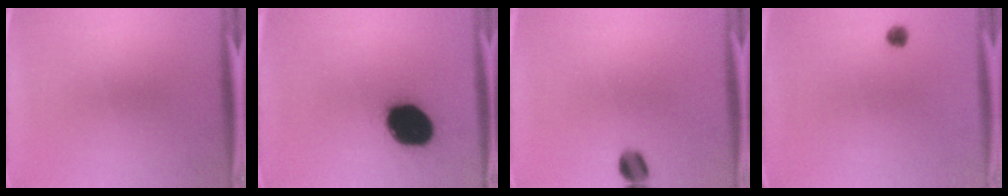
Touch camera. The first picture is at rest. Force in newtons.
{"total": 19.4}
{"total": 4.3}
{"total": 1.8}